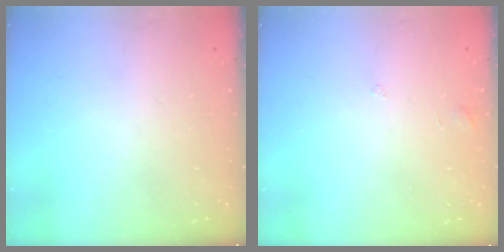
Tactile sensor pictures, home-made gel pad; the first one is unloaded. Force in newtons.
{"total": 2.9, "press": 2.9, "slide": 0.2}